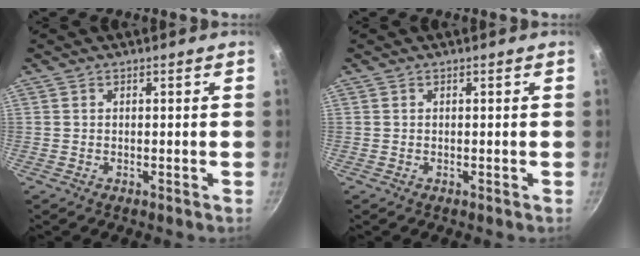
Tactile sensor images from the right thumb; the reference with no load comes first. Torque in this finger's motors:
{"motor_torque": [0.00, 0.00, 0.17, -0.14, 0.00]}